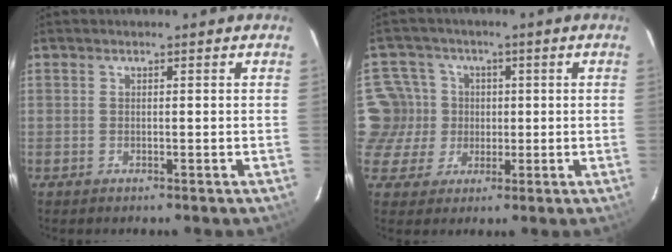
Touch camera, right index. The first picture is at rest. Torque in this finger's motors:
{"motor_torque": [-0.14, 0.10, -0.07, -0.03]}